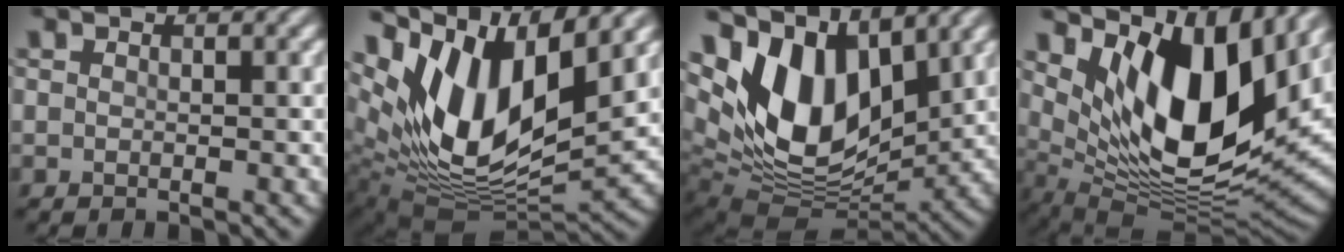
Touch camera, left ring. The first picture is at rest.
{"total": 13.1, "force": [5.4, 6.1, 10.3], "torque": [-0.198, 0.001, 0.107]}
{"total": 11.7, "force": [5.1, 6.3, 8.5], "torque": [-0.167, -0.001, 0.096]}
{"total": 13.4, "force": [5.6, 5.7, 10.7], "torque": [-0.184, -0.010, 0.107]}